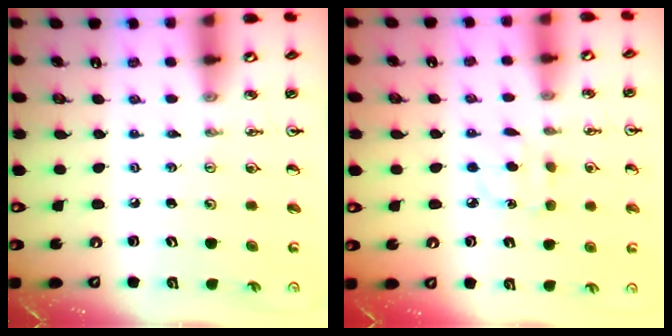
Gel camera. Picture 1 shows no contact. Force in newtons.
{"total": 6.2, "press": 6.2, "slide": 0.7}